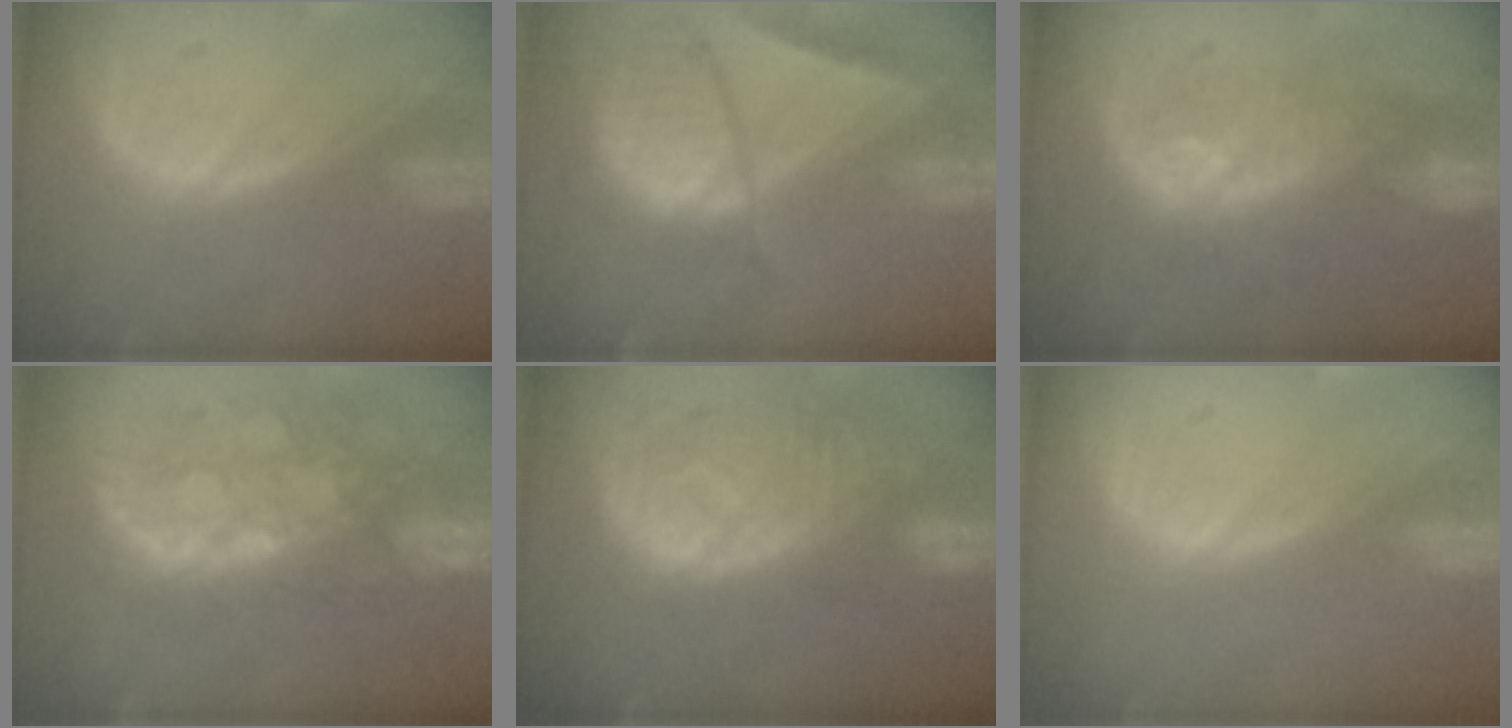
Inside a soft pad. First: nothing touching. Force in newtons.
{"total": 9.6, "press": 8.1, "slide": 5.1}
{"total": 9.8, "press": 8.9, "slide": 4.1}
{"total": 10.4, "press": 9.4, "slide": 4.6}
{"total": 10.9, "press": 9.7, "slide": 5.0}
{"total": 0.0}